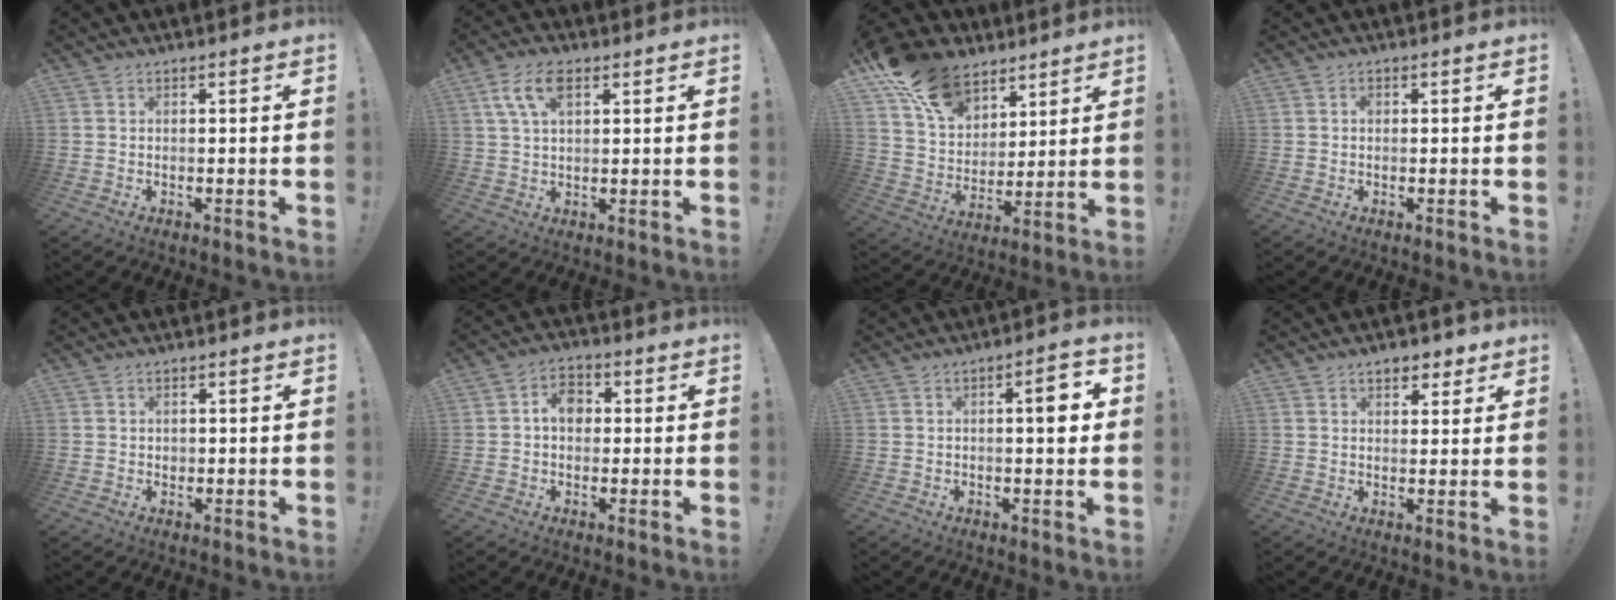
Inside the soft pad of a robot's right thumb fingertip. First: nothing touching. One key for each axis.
{"total": 8.3, "fx": 3.6, "fy": 4.2, "fz": 6.2, "tx": -0.122, "ty": 0.003, "tz": 0.069}
{"total": 17.9, "fx": 11.6, "fy": 11.4, "fz": 7.5, "tx": -0.124, "ty": -0.064, "tz": 0.221}
{"total": 0.8, "fx": 0.1, "fy": 0.7, "fz": 0.4, "tx": 0.000, "ty": 0.001, "tz": 0.000}
{"total": 0.9, "fx": 0.1, "fy": 0.9, "fz": 0.2, "tx": 0.003, "ty": -0.001, "tz": -0.001}
{"total": 7.0, "fx": 0.8, "fy": 5.2, "fz": 4.5, "tx": -0.059, "ty": 0.006, "tz": 0.013}
{"total": 5.9, "fx": 0.8, "fy": 1.6, "fz": 5.6, "tx": -0.066, "ty": -0.002, "tz": 0.002}
{"total": 4.8, "fx": 3.2, "fy": 2.9, "fz": 2.2, "tx": -0.018, "ty": -0.012, "tz": 0.053}